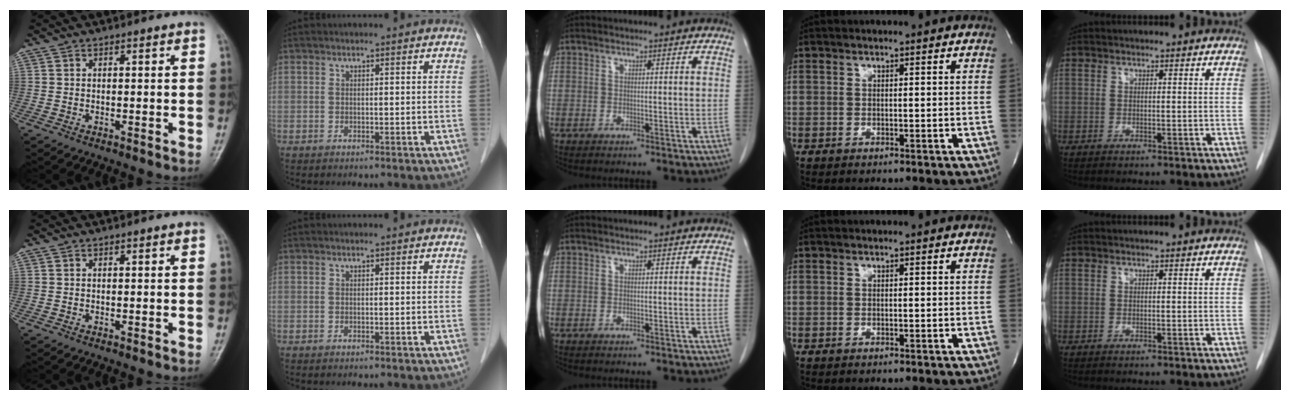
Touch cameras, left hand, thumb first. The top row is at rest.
{}